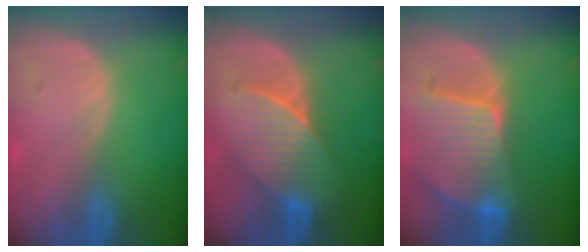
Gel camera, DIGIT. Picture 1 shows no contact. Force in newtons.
{"total": 7.1, "press": 6.9, "slide": 1.4}
{"total": 9.5, "press": 8.4, "slide": 4.5}